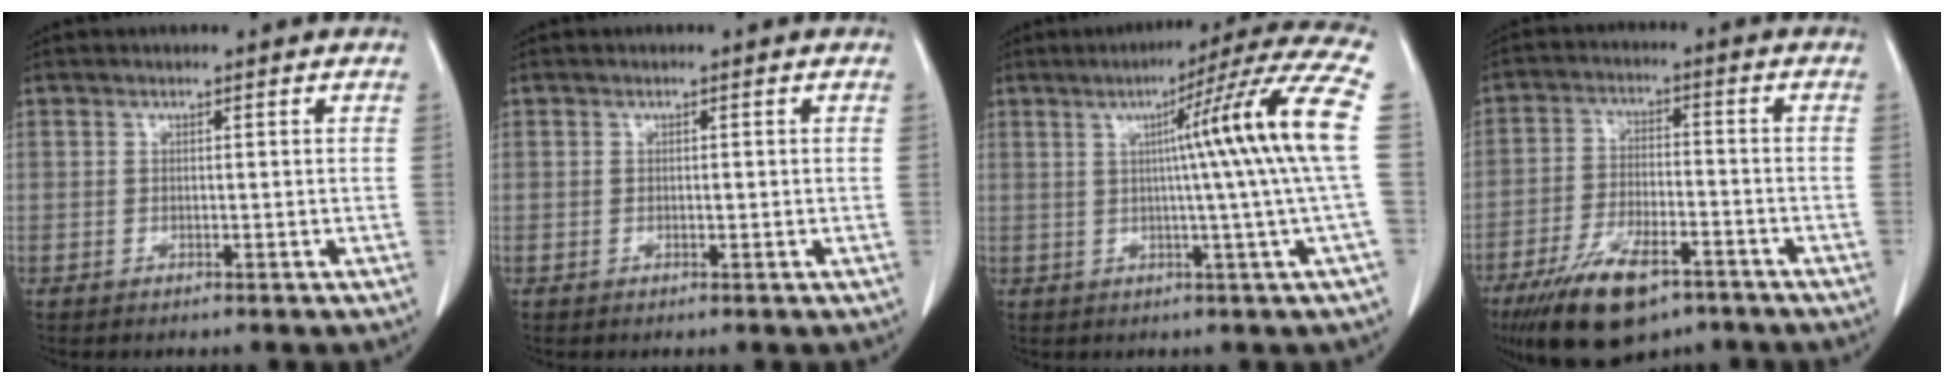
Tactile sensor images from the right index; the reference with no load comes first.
{"total": 0.5, "force": [-0.1, 0.2, 0.5], "torque": [-0.009, 0.000, 0.000]}
{"total": 14.5, "force": [1.4, -2.8, 14.1], "torque": [-0.184, 0.016, 0.015]}
{"total": 13.3, "force": [-8.6, 4.9, 8.8], "torque": [-0.166, -0.013, -0.143]}